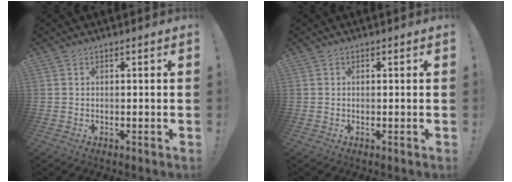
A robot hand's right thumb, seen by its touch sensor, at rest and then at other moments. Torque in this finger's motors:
{"motor_torque": [-0.07, 0.04, -0.07, 0.20, -0.03]}